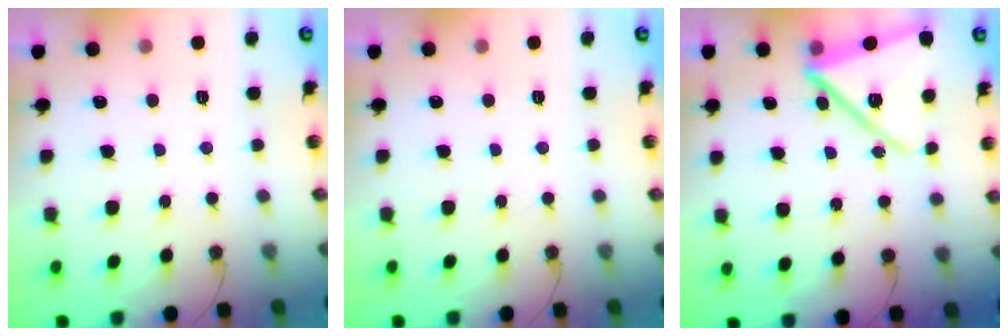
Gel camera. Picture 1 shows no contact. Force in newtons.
{"total": 0.0}
{"total": 14.7, "press": 14.6, "slide": 1.4}